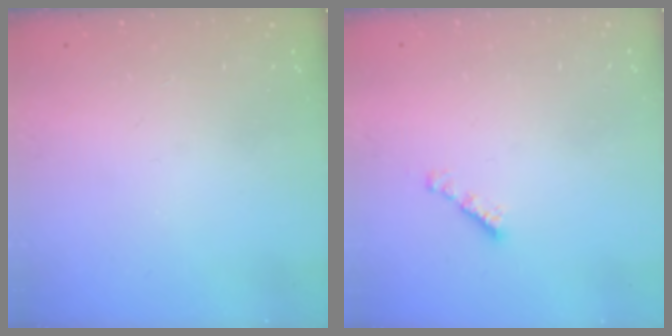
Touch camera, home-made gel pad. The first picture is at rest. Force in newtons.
{"total": 2.3, "press": 2.2, "slide": 0.4}